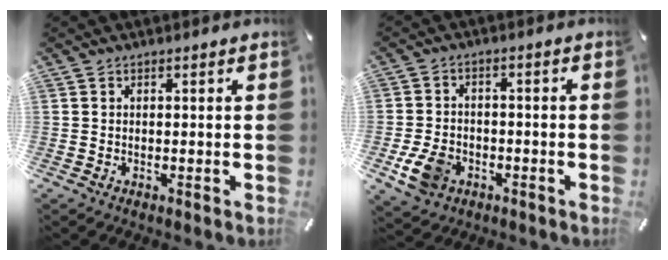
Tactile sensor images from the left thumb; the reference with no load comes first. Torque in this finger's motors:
{"motor_torque": [-0.29, 0.52, 0.43, 0.41, 0.19]}